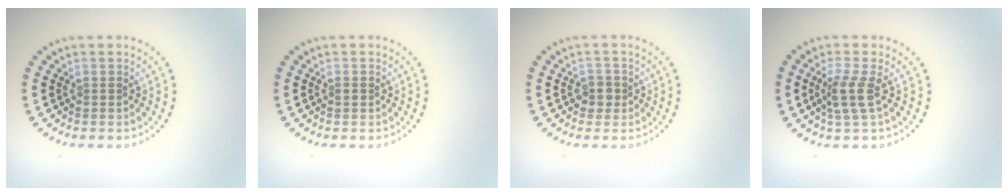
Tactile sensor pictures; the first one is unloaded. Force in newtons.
{"total": 0.6, "press": 0.6, "slide": 0.1}
{"total": 1.7, "press": 1.4, "slide": 0.8}
{"total": 2.5, "press": 1.9, "slide": 1.5}